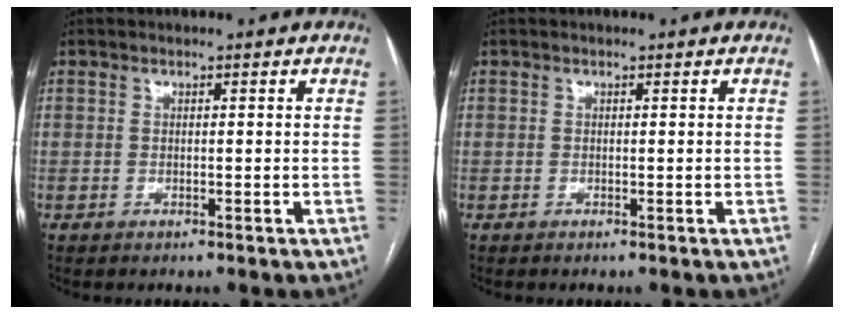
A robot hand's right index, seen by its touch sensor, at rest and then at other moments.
{"total": 0.0}